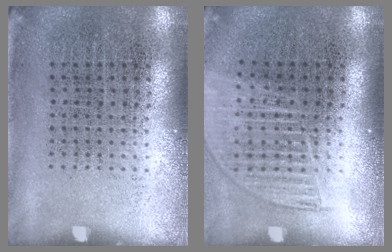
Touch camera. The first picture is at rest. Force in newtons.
{"total": 1.4, "press": 1.3, "slide": 0.5}